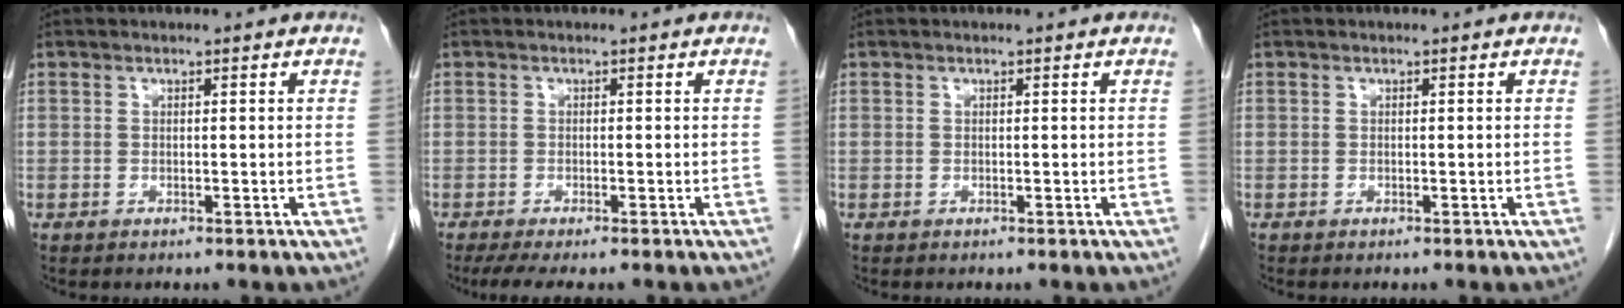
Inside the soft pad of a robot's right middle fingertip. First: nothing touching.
{"total": 5.0, "force": [-3.9, 0.7, 3.0], "torque": [-0.044, -0.012, -0.062]}
{"total": 0.0}
{"total": 0.0}